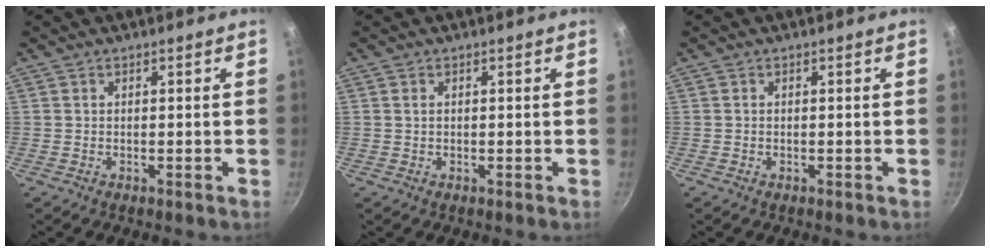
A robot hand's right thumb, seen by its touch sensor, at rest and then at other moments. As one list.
[{"total": 0.9, "force": [0.3, 0.6, 0.6], "torque": [-0.010, 0.002, 0.005]}, {"total": 0.0}]